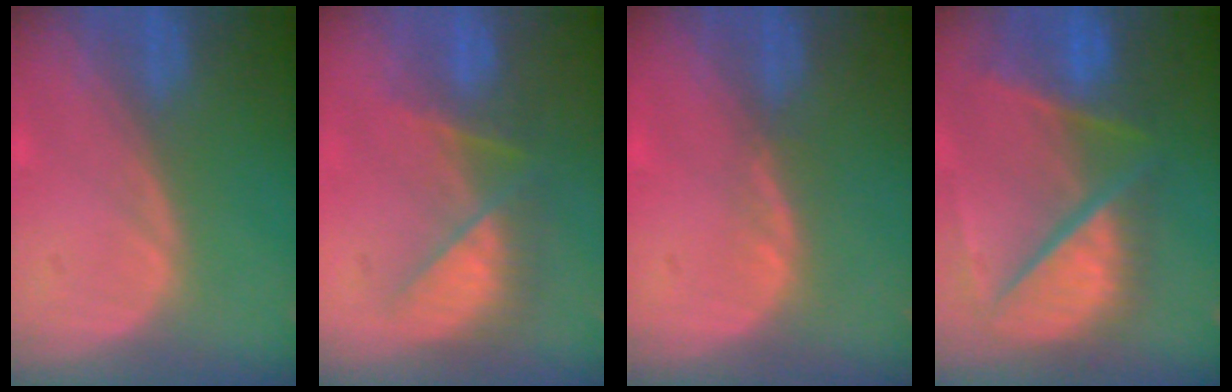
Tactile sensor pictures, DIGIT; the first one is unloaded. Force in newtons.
{"total": 7.2, "press": 6.9, "slide": 2.1}
{"total": 1.1, "press": 1.0, "slide": 0.5}
{"total": 11.3, "press": 9.5, "slide": 6.3}